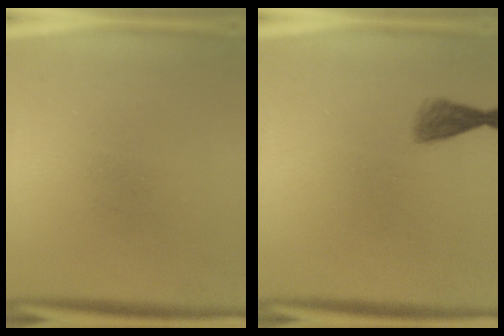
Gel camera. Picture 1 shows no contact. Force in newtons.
{"total": 2.0}